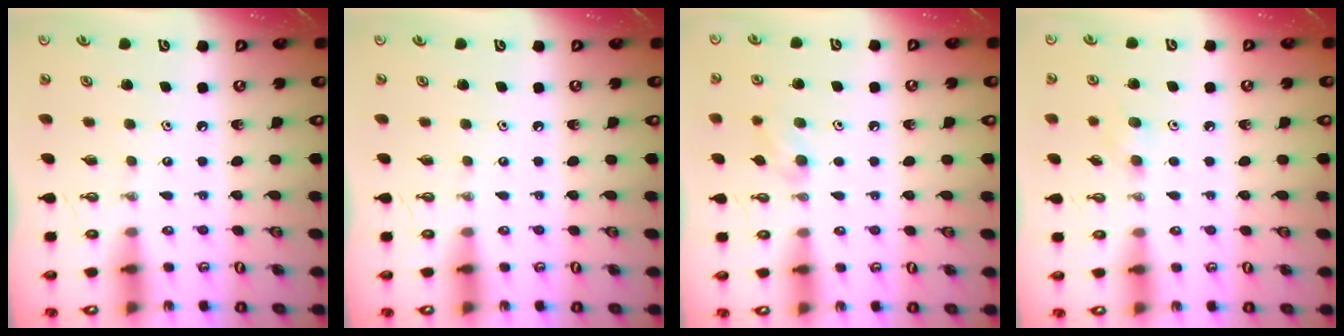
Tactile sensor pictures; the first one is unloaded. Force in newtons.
{"total": 0.0}
{"total": 6.1, "press": 5.9, "slide": 1.6}
{"total": 4.7, "press": 4.6, "slide": 0.9}